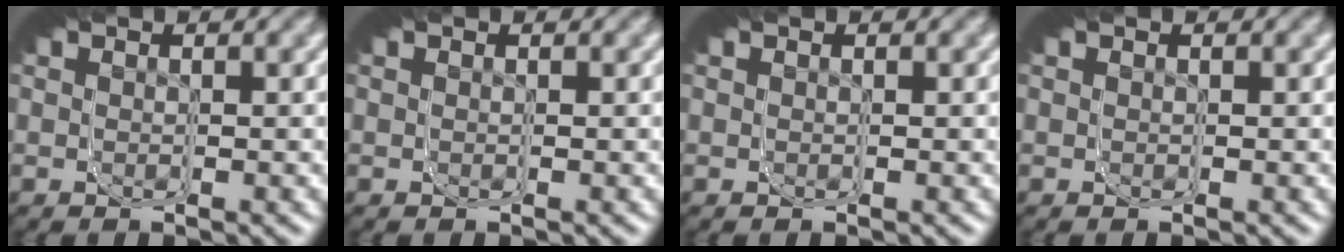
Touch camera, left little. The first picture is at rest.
{"total": 0.0}
{"total": 0.0}
{"total": 0.0}